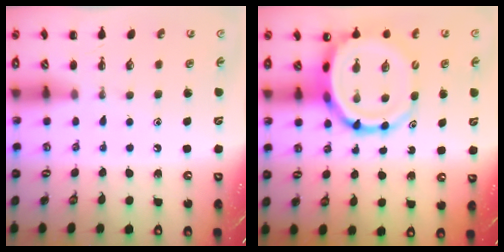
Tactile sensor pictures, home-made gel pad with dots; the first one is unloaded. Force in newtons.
{"total": 11.5, "press": 11.1, "slide": 3.0}